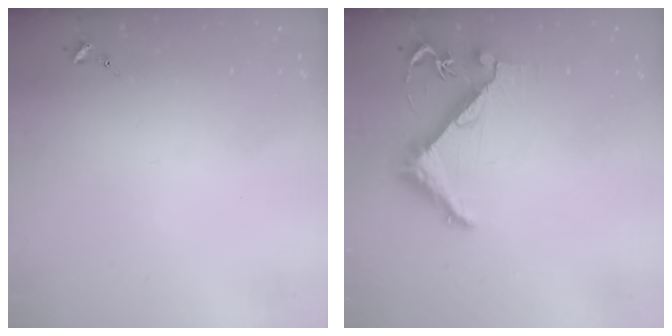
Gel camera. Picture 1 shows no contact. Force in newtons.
{"total": 6.3, "press": 6.3, "slide": 0.6}